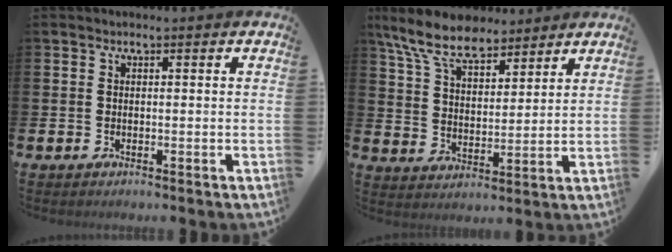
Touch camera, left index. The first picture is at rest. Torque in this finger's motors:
{"motor_torque": [0.87, -1.27, 1.05, 0.21]}